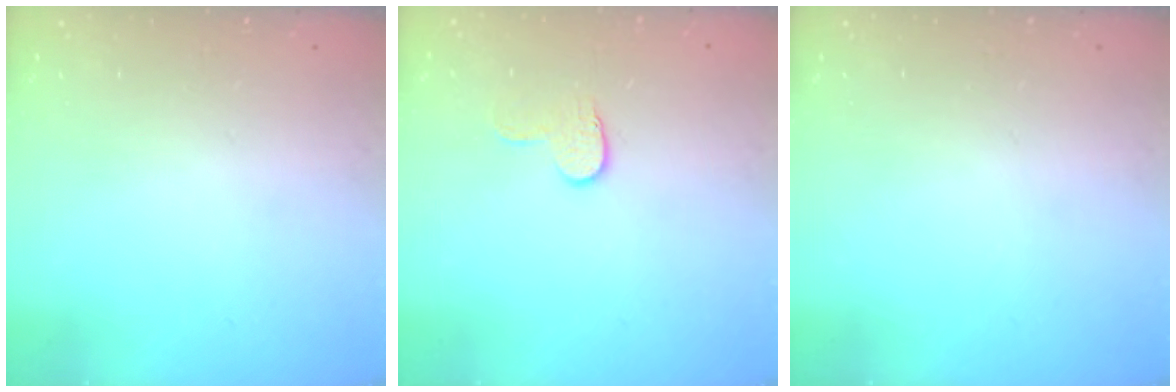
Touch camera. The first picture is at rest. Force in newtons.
{"total": 6.2, "press": 6.2, "slide": 0.4}
{"total": 0.0}